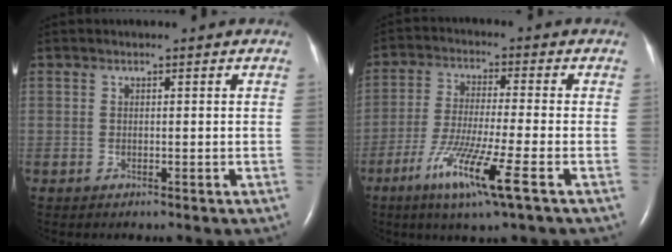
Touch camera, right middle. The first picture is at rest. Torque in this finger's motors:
{"motor_torque": [1.34, -0.80, 0.30, 0.16]}